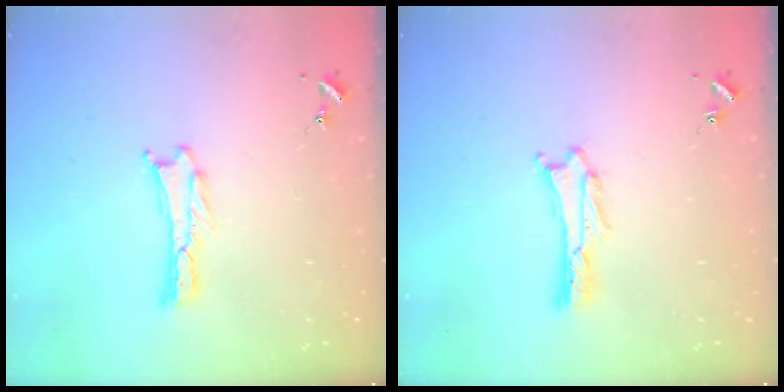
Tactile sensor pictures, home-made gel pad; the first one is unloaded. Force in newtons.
{"total": 0.0}